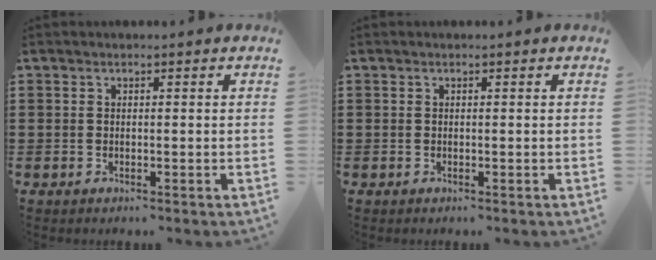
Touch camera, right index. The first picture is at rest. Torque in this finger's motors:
{"motor_torque": [0.84, 1.30, 0.00, 0.00]}